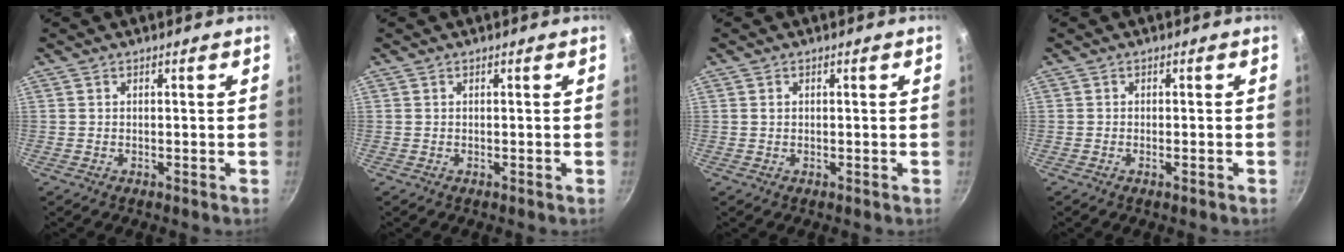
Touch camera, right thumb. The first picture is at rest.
{"total": 0.0}
{"total": 0.7, "force": [0.2, 0.6, 0.3], "torque": [-0.006, 0.003, 0.005]}
{"total": 1.0, "force": [-0.5, 0.2, 0.9], "torque": [-0.021, 0.004, -0.011]}